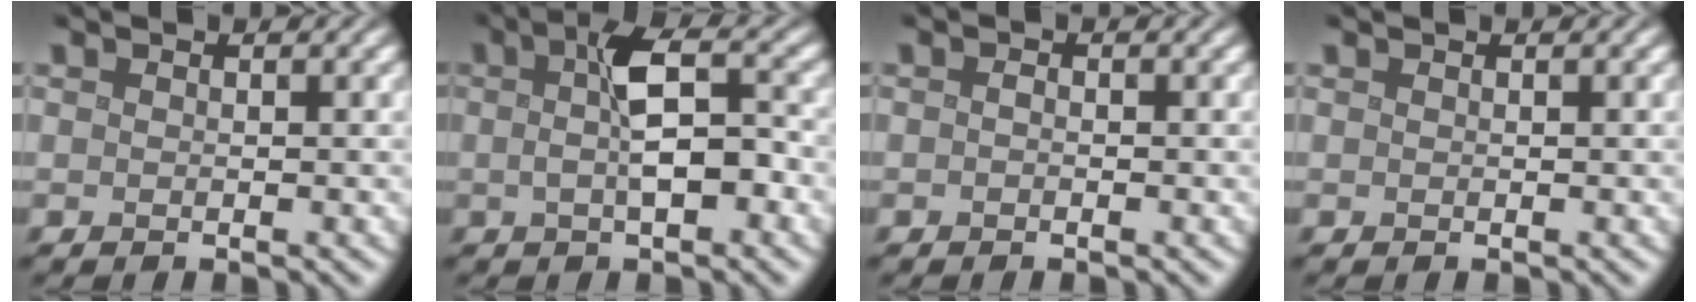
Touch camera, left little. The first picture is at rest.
{"total": 5.3, "force": [0.0, 2.0, 4.9], "torque": [-0.088, 0.007, -0.006]}
{"total": 0.6, "force": [-0.2, 0.3, 0.4], "torque": [-0.008, 0.001, -0.004]}
{"total": 0.0}